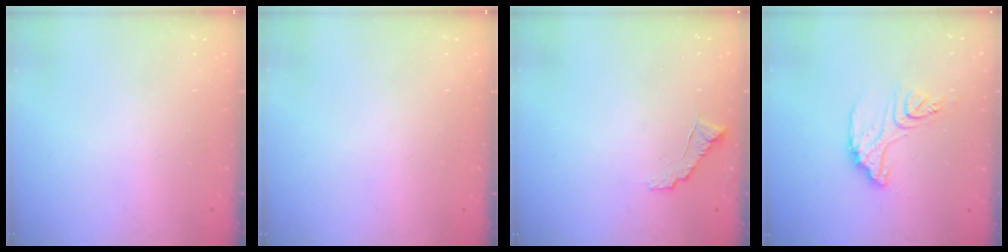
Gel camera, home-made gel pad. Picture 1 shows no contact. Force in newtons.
{"total": 0.0}
{"total": 6.3, "press": 6.3, "slide": 0.4}
{"total": 13.3, "press": 13.3, "slide": 1.2}